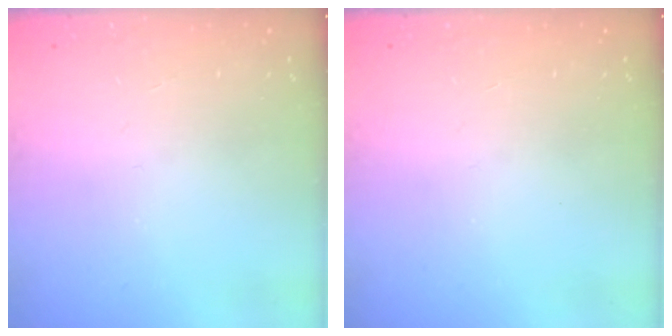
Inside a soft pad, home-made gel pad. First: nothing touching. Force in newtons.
{"total": 0.0}